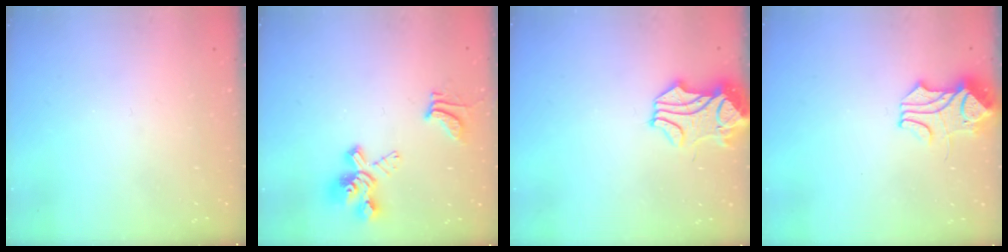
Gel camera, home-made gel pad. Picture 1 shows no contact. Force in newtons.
{"total": 5.2, "press": 4.8, "slide": 1.9}
{"total": 1.8, "press": 1.2, "slide": 1.4}
{"total": 1.8, "press": 1.7, "slide": 0.7}